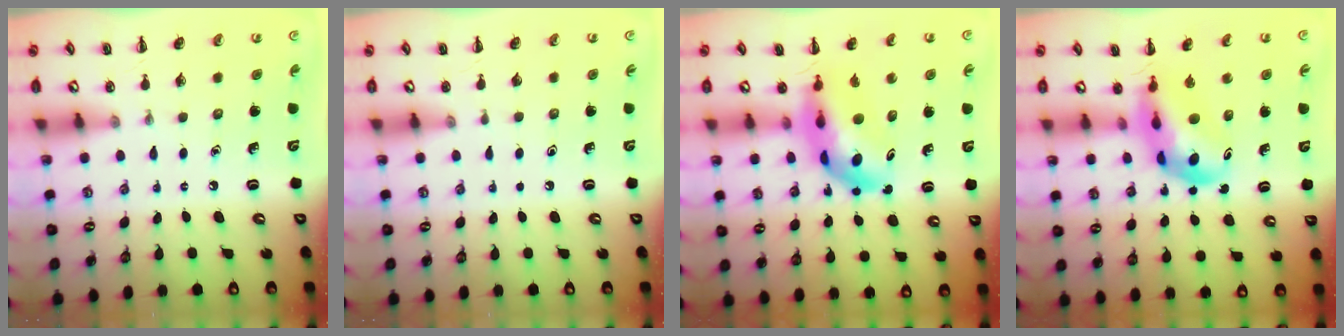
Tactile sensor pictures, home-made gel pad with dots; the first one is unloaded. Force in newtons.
{"total": 0.0}
{"total": 10.6, "press": 10.0, "slide": 3.3}
{"total": 9.0, "press": 8.6, "slide": 2.7}